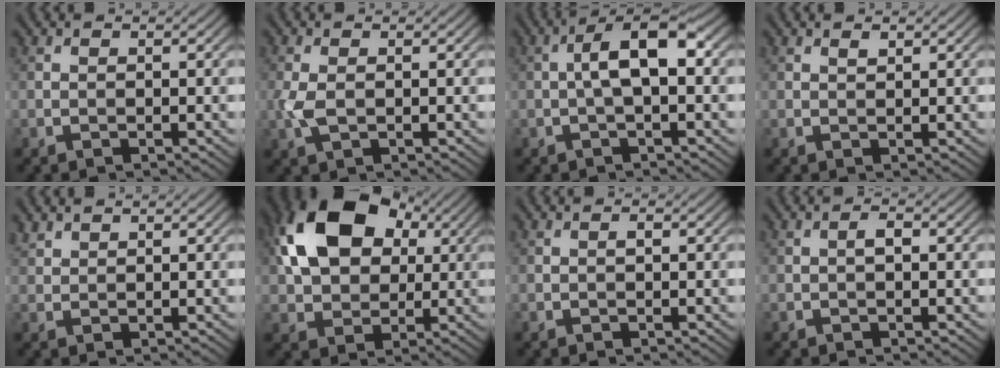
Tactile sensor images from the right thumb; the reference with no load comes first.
{"total": 2.9, "force": [-0.2, 1.6, 2.5], "torque": [-0.069, -0.003, -0.003]}
{"total": 5.7, "force": [0.0, 1.9, 5.3], "torque": [-0.097, 0.014, -0.006]}
{"total": 0.6, "force": [0.5, 0.2, 0.4], "torque": [-0.010, -0.003, 0.010]}
{"total": 1.4, "force": [1.2, 0.5, 0.4], "torque": [-0.015, 0.003, 0.031]}
{"total": 14.5, "force": [4.1, 10.1, 9.6], "torque": [-0.203, 0.020, 0.073]}
{"total": 0.5, "force": [0.0, 0.2, 0.5], "torque": [-0.009, 0.002, 0.000]}
{"total": 1.0, "force": [-0.1, 0.4, 1.0], "torque": [-0.019, 0.004, -0.003]}